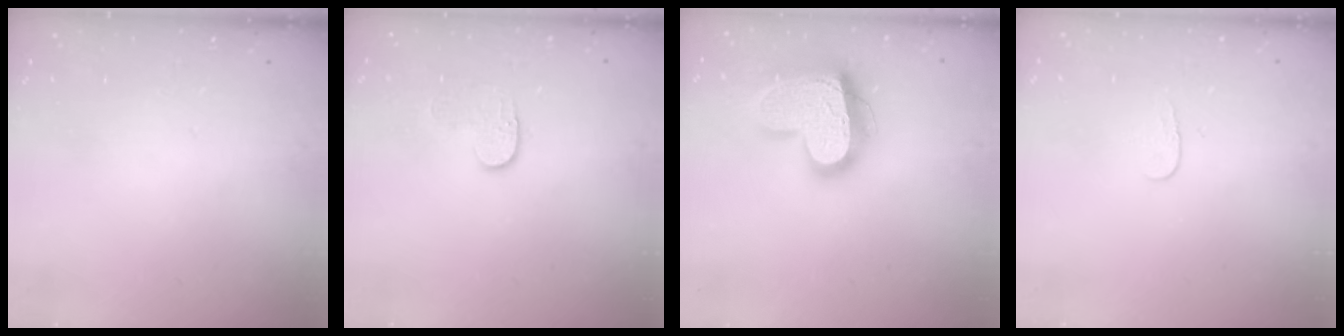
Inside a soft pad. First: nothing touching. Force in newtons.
{"total": 3.6, "press": 3.6, "slide": 0.3}
{"total": 19.9, "press": 19.9, "slide": 1.1}
{"total": 3.5, "press": 3.4, "slide": 0.4}